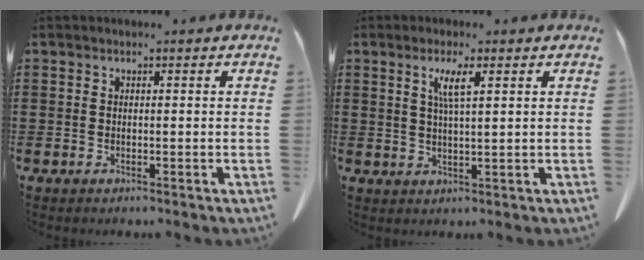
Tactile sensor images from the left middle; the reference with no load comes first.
{"total": 3.8, "force": [1.7, 0.5, 3.3], "torque": [-0.070, 0.003, 0.027]}